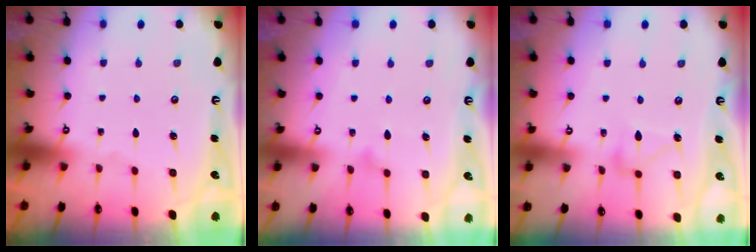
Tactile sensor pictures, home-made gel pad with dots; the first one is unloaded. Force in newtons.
{"total": 8.3, "press": 8.3, "slide": 0.5}
{"total": 8.7, "press": 8.7, "slide": 0.4}